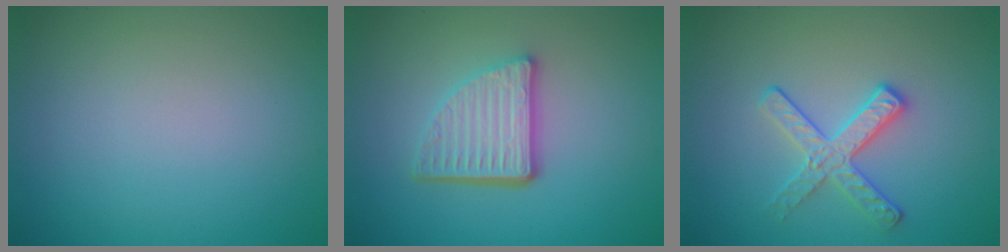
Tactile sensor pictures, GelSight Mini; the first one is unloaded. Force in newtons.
{"total": 4.8, "press": 3.4, "slide": 3.3}
{"total": 2.8, "press": 2.7, "slide": 0.7}